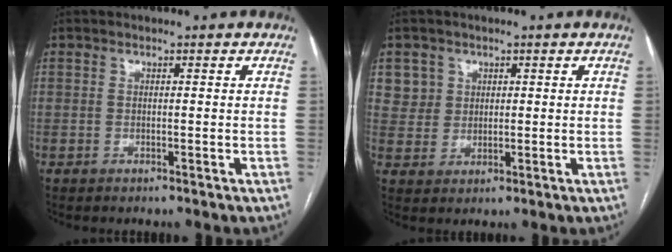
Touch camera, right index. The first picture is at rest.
{"total": 4.6, "force": [1.9, 4.3, -0.1], "torque": [0.015, 0.006, 0.038]}